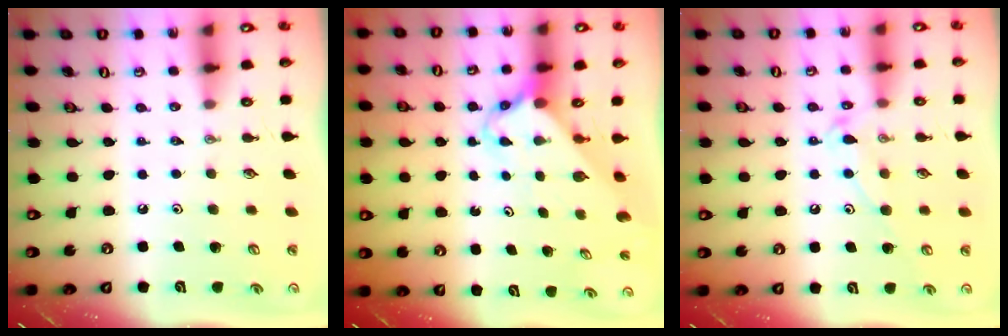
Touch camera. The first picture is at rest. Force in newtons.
{"total": 2.7, "press": 2.7, "slide": 0.2}
{"total": 11.2, "press": 11.1, "slide": 1.0}